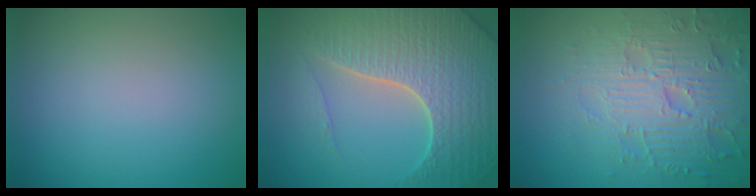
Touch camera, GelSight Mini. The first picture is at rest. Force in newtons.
{"total": 7.0, "press": 6.7, "slide": 1.8}
{"total": 6.1, "press": 5.2, "slide": 3.1}